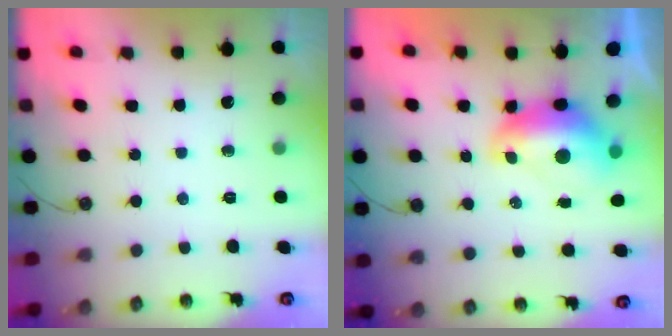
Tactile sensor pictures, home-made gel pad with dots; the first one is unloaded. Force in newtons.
{"total": 2.6, "press": 2.5, "slide": 0.7}